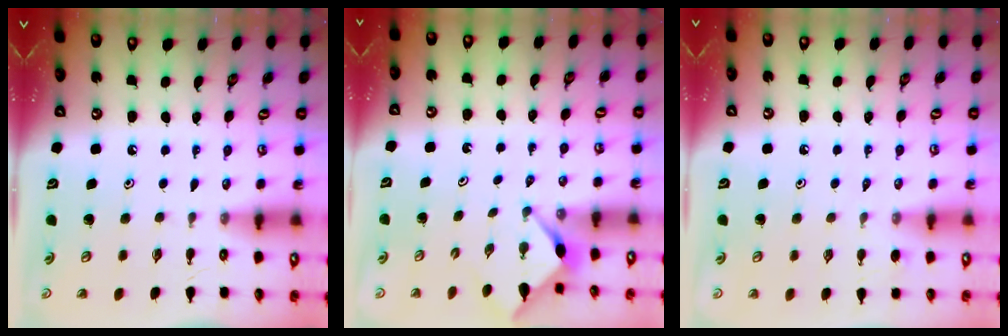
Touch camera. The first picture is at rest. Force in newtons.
{"total": 2.8, "press": 2.8, "slide": 0.3}
{"total": 3.2, "press": 3.1, "slide": 0.6}